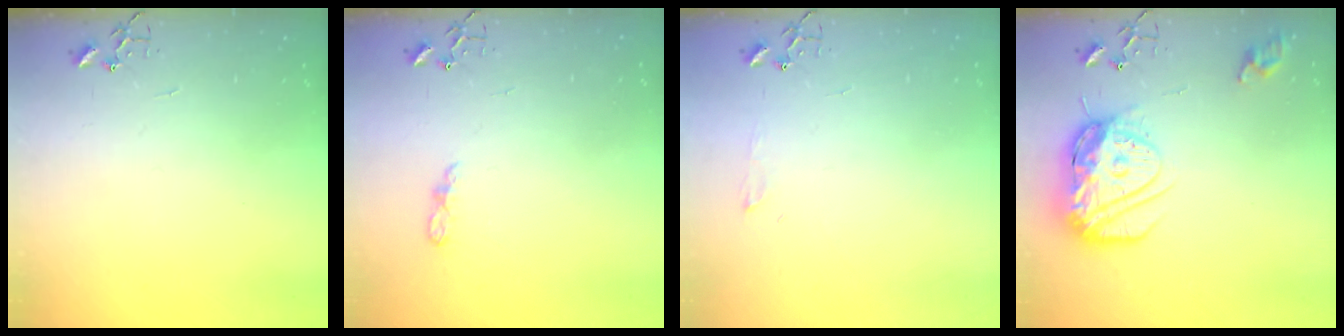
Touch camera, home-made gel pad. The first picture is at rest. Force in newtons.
{"total": 5.0, "press": 5.0, "slide": 0.5}
{"total": 4.2, "press": 4.2, "slide": 0.6}
{"total": 17.6, "press": 17.5, "slide": 1.6}